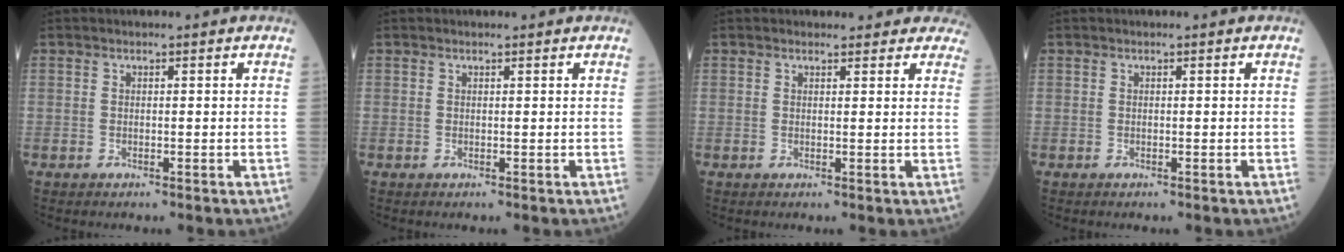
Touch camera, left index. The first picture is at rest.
{"total": 0.5, "force": [0.5, 0.1, 0.2], "torque": [-0.009, 0.002, 0.007]}
{"total": 7.5, "force": [6.9, 2.6, 1.1], "torque": [0.021, 0.002, 0.052]}
{"total": 0.0}